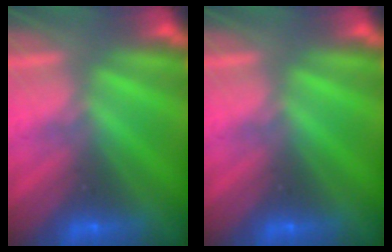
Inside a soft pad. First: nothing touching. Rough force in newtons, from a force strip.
{"total": 0.0}